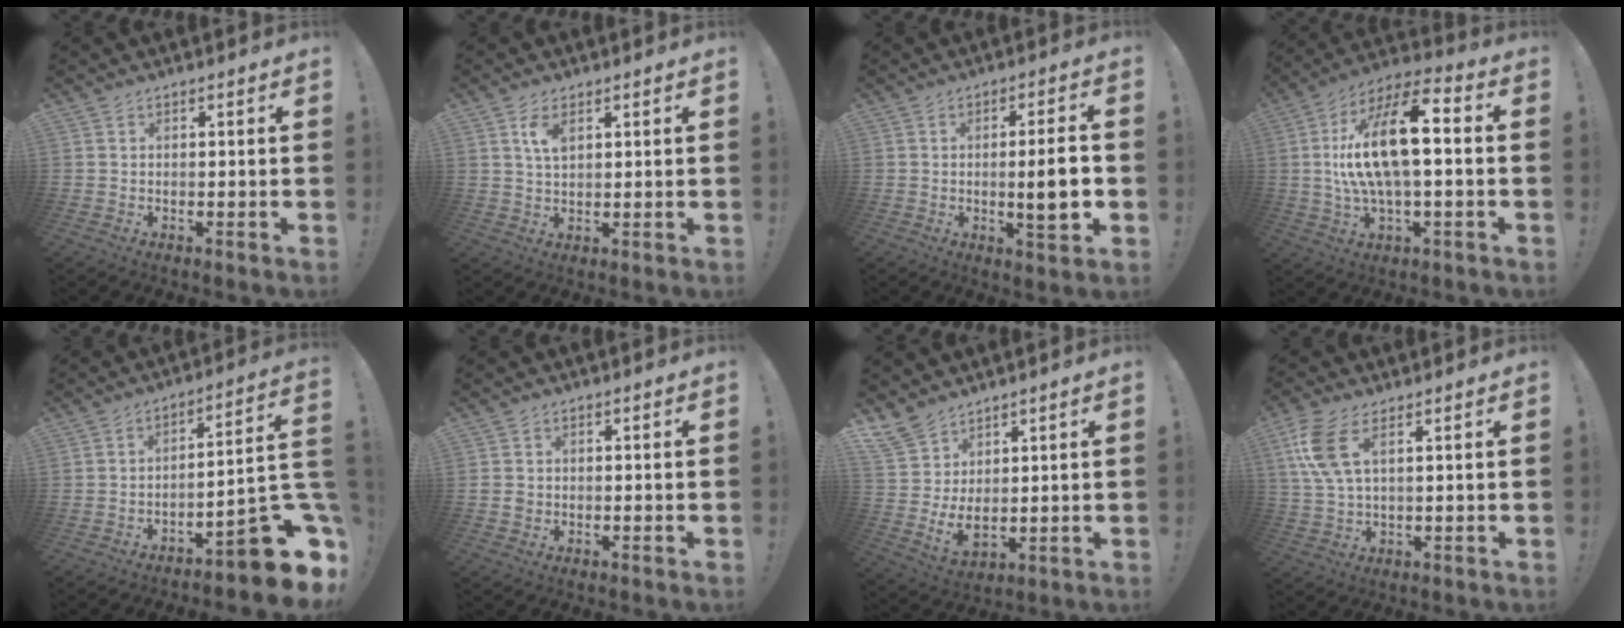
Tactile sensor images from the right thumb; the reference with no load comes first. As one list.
[{"total": 4.9, "force": [2.3, 2.5, 3.6], "torque": [-0.055, -0.009, 0.038]}, {"total": 9.7, "force": [-1.0, 1.3, 9.6], "torque": [-0.132, -0.006, -0.021]}, {"total": 18.9, "force": [1.7, 7.2, 17.4], "torque": [-0.315, 0.000, 0.022]}, {"total": 14.0, "force": [-8.4, 3.7, 10.5], "torque": [-0.102, 0.042, -0.134]}, {"total": 1.9, "force": [-0.5, 1.7, 0.7], "torque": [-0.006, 0.003, -0.010]}, {"total": 9.0, "force": [5.2, 5.8, 4.5], "torque": [-0.092, -0.051, 0.107]}, {"total": 9.8, "force": [3.9, 4.2, 8.0], "torque": [-0.168, -0.005, 0.079]}]